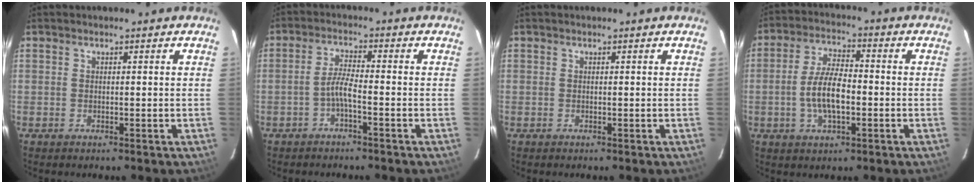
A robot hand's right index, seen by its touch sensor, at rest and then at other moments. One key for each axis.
{"total": 3.1, "fx": -1.8, "fy": 0.1, "fz": 2.6, "tx": -0.061, "ty": 0.009, "tz": -0.037}
{"total": 0.0}
{"total": 8.6, "fx": -1.7, "fy": 3.3, "fz": 7.8, "tx": -0.153, "ty": 0.007, "tz": -0.030}